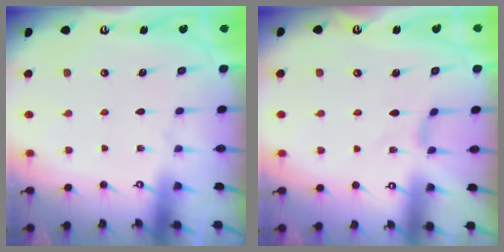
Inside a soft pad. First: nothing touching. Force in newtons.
{"total": 0.0}